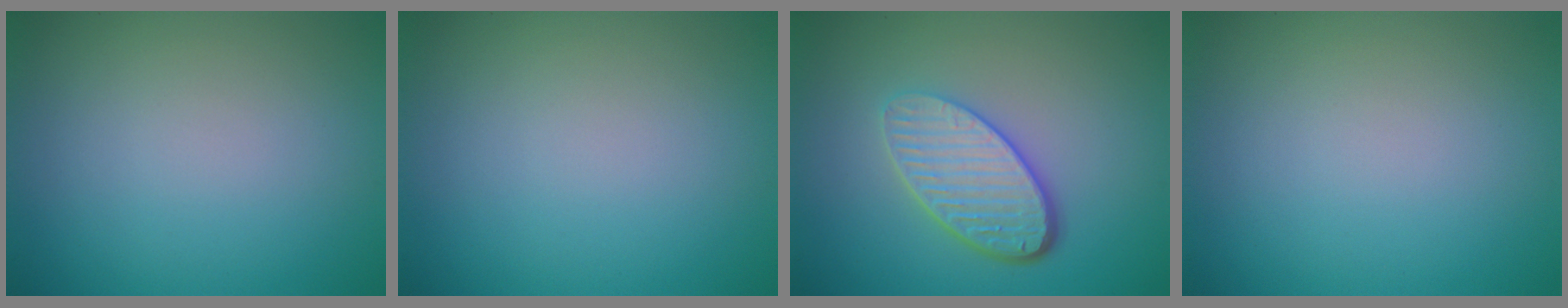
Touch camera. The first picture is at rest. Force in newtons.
{"total": 0.0}
{"total": 5.1, "press": 3.7, "slide": 3.5}
{"total": 0.0}